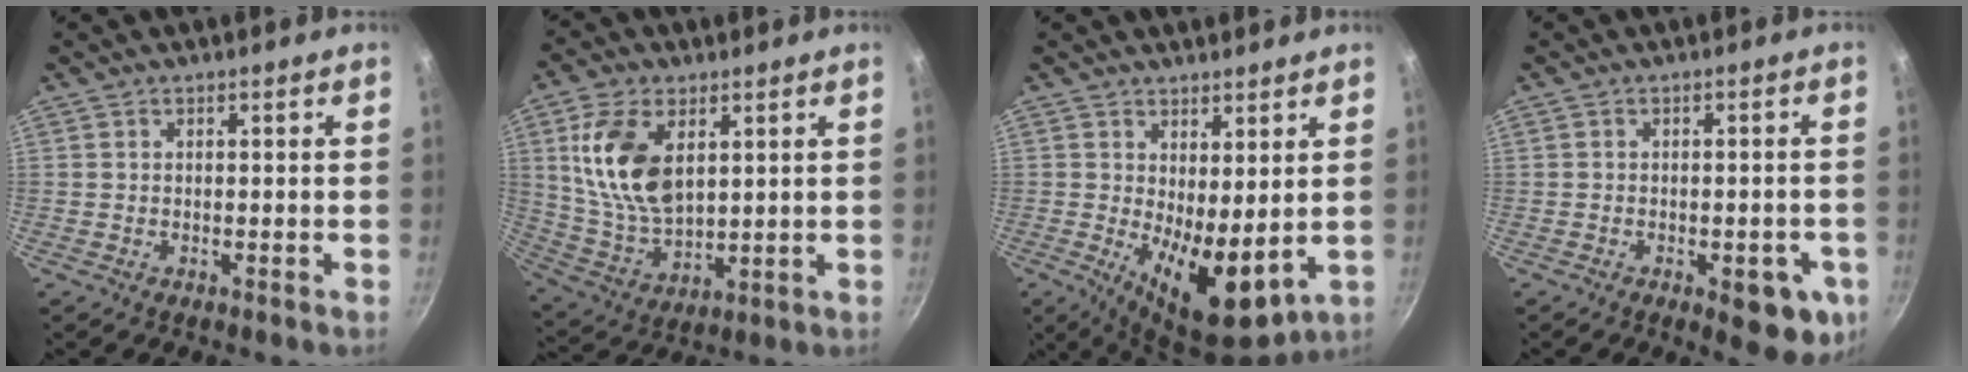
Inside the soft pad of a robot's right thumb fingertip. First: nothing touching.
{"total": 15.1, "force": [4.5, 8.8, 11.4], "torque": [-0.204, -0.023, 0.098]}
{"total": 10.9, "force": [0.8, 4.7, 9.8], "torque": [-0.134, -0.029, 0.022]}
{"total": 9.2, "force": [-3.2, 4.0, 7.7], "torque": [-0.056, 0.010, -0.035]}